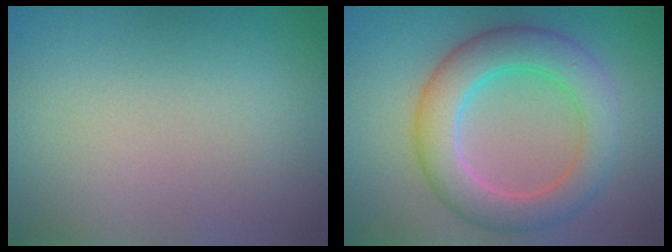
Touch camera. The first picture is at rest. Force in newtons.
{"total": 6.2, "press": 6.2, "slide": 0.5}